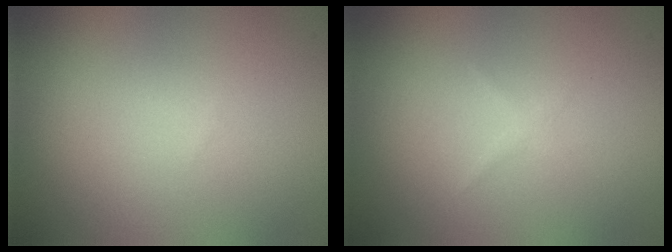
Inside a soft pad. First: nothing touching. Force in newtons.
{"total": 0.5, "press": 0.5, "slide": 0.0}